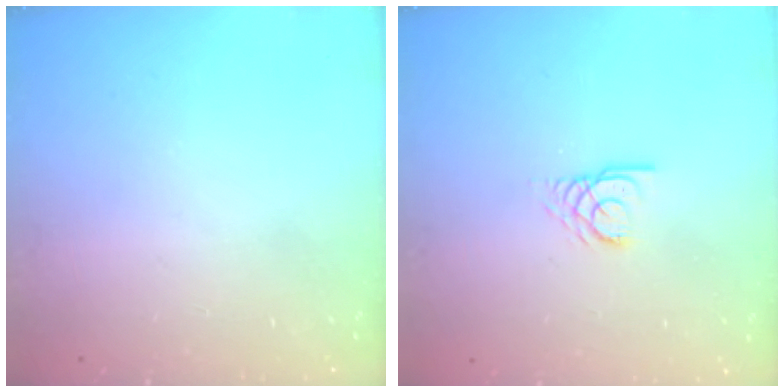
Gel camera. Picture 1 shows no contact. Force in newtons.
{"total": 2.7, "press": 2.7, "slide": 0.2}